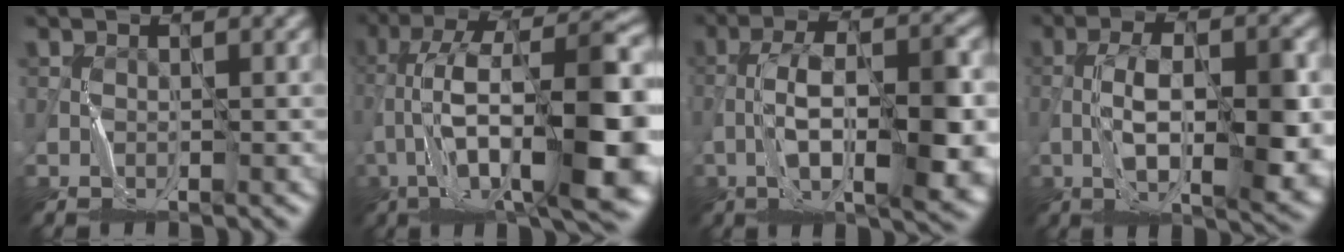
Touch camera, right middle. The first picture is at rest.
{"total": 14.3, "force": [-2.5, 4.7, 13.3], "torque": [-0.235, 0.026, -0.037]}
{"total": 9.4, "force": [-2.4, 3.0, 8.6], "torque": [-0.147, 0.006, -0.037]}
{"total": 8.9, "force": [-1.5, 3.0, 8.2], "torque": [-0.137, -0.002, -0.019]}